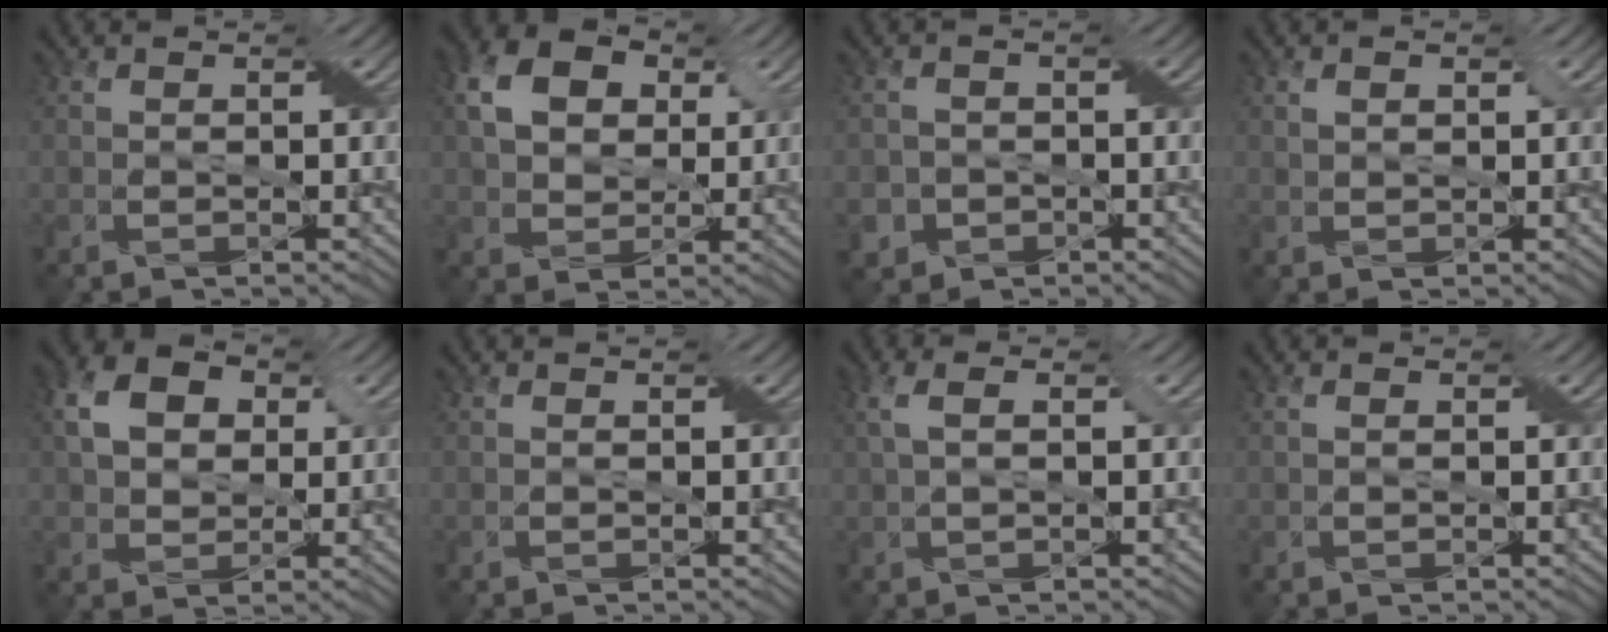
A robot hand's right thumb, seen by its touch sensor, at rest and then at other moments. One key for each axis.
{"total": 7.8, "fx": 2.5, "fy": 5.8, "fz": 4.6, "tx": -0.112, "ty": 0.010, "tz": 0.037}
{"total": 3.3, "fx": -1.5, "fy": 2.9, "fz": 0.7, "tx": -0.010, "ty": 0.001, "tz": -0.034}
{"total": 1.5, "fx": 0.6, "fy": 1.0, "fz": 1.0, "tx": -0.022, "ty": 0.000, "tz": 0.013}
{"total": 6.8, "fx": 1.9, "fy": 5.2, "fz": 4.0, "tx": -0.099, "ty": 0.012, "tz": 0.027}
{"total": 0.0}
{"total": 3.2, "fx": 1.0, "fy": 1.2, "fz": 2.8, "tx": -0.072, "ty": 0.012, "tz": 0.017}
{"total": 0.7, "fx": 0.2, "fy": 0.4, "fz": 0.5, "tx": -0.009, "ty": 0.001, "tz": 0.007}